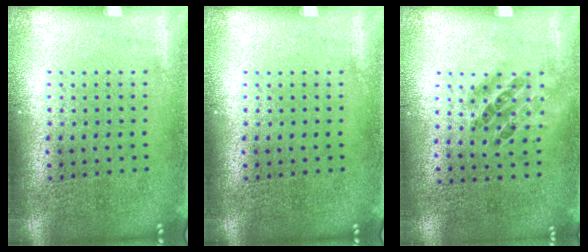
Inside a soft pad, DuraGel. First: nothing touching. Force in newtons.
{"total": 0.0}
{"total": 1.0, "press": 0.7, "slide": 0.7}